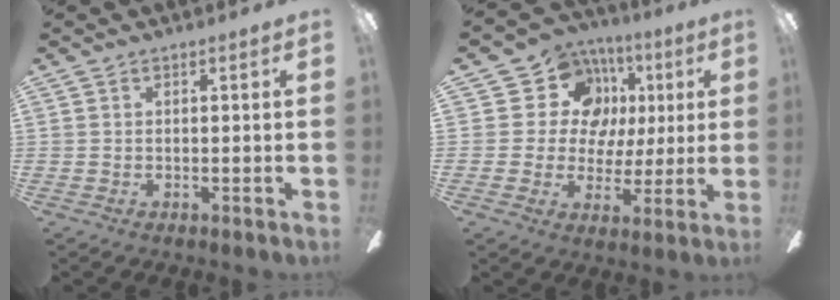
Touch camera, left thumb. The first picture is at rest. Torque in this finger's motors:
{"motor_torque": [-0.02, 0.42, -0.14, 0.08, 0.06]}